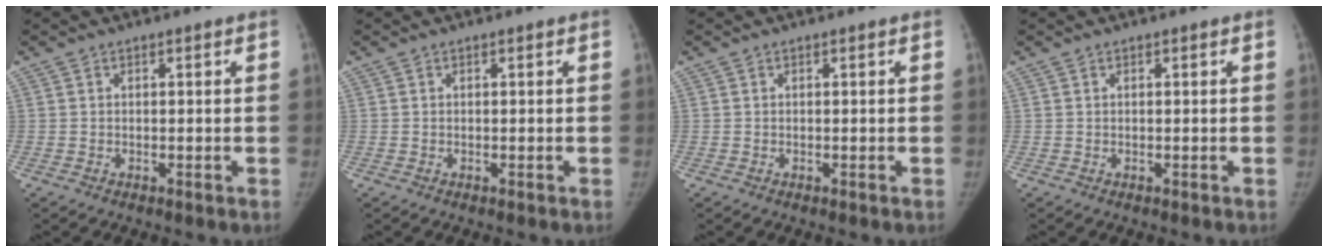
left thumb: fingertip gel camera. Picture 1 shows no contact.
{"total": 0.0}
{"total": 0.0}
{"total": 0.0}